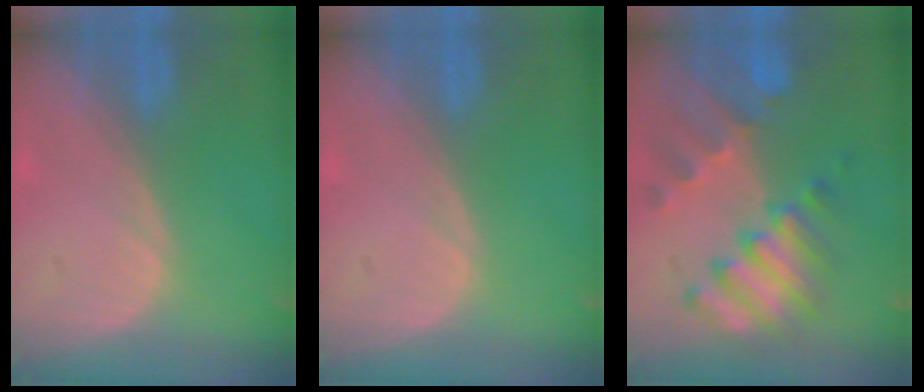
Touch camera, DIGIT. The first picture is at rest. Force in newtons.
{"total": 0.0}
{"total": 10.3, "press": 9.0, "slide": 5.2}